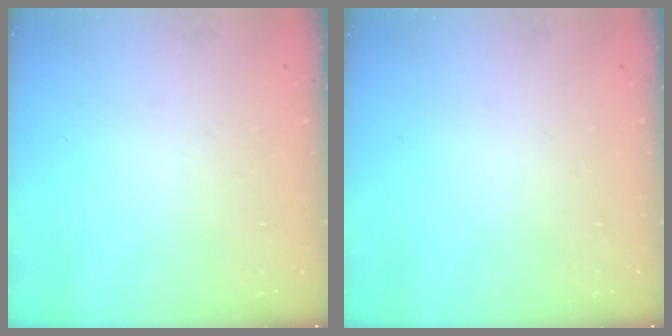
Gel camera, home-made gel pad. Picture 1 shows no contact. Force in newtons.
{"total": 0.0}